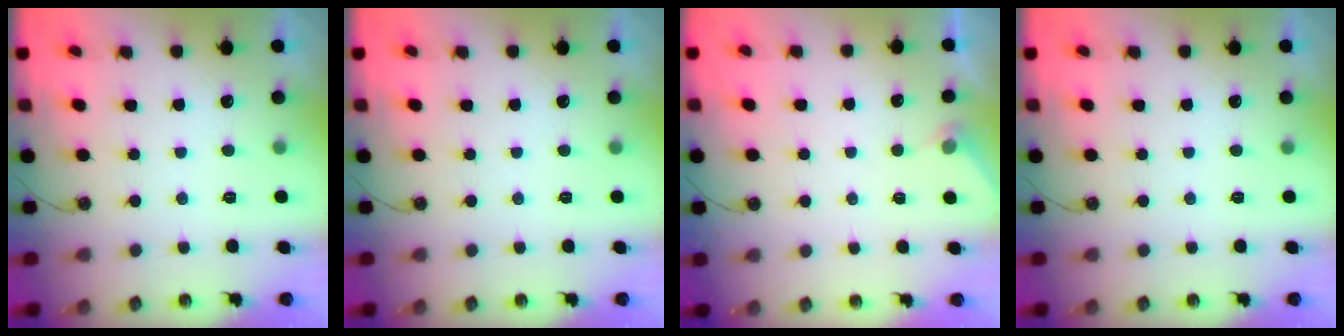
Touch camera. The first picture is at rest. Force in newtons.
{"total": 0.0}
{"total": 2.7, "press": 2.7, "slide": 0.4}
{"total": 0.0}